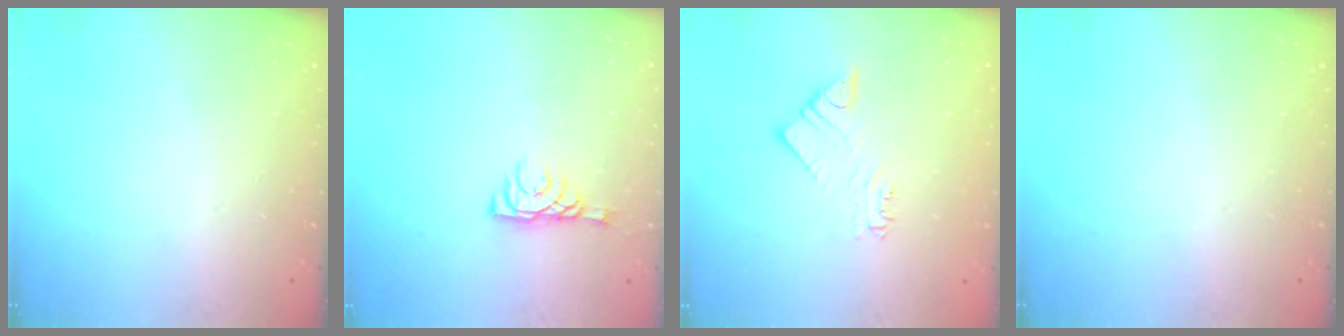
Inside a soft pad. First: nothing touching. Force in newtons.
{"total": 6.0, "press": 6.0, "slide": 0.7}
{"total": 3.4, "press": 3.4, "slide": 0.2}
{"total": 0.0}